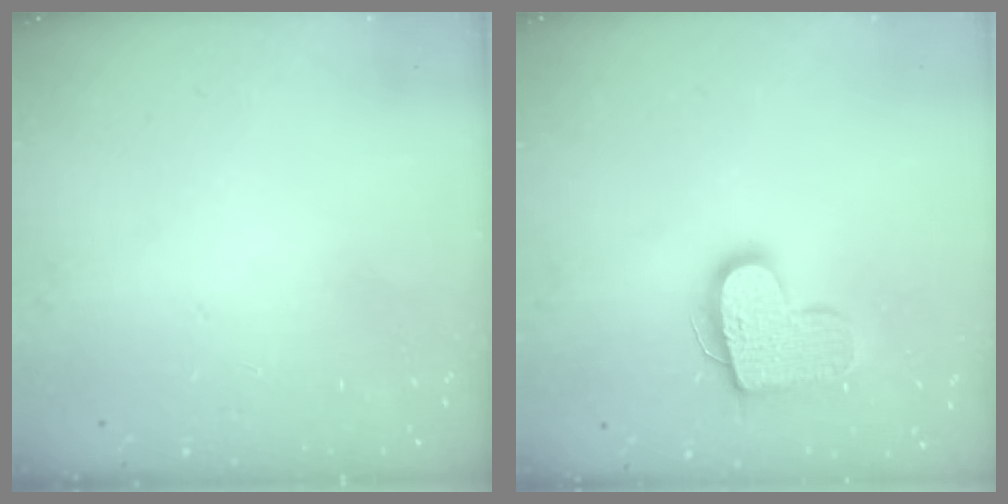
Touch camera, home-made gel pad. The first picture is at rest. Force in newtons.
{"total": 14.5, "press": 14.5, "slide": 0.9}